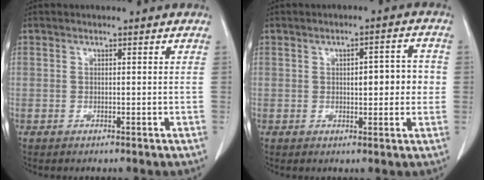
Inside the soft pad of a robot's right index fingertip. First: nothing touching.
{"total": 5.6, "force": [0.3, 1.9, 5.3], "torque": [-0.070, 0.013, 0.005]}